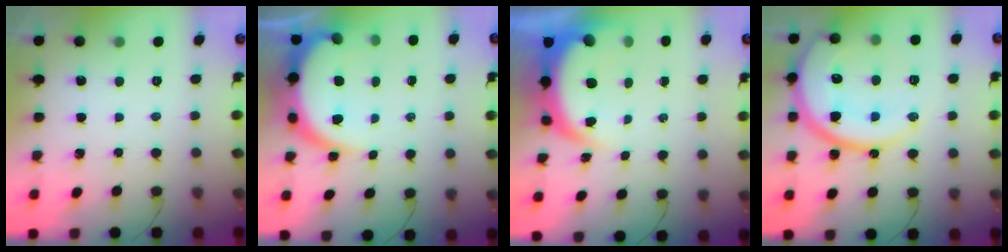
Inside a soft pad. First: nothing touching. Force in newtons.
{"total": 10.4, "press": 10.3, "slide": 1.0}
{"total": 7.8, "press": 7.7, "slide": 1.1}
{"total": 22.6, "press": 22.5, "slide": 1.9}